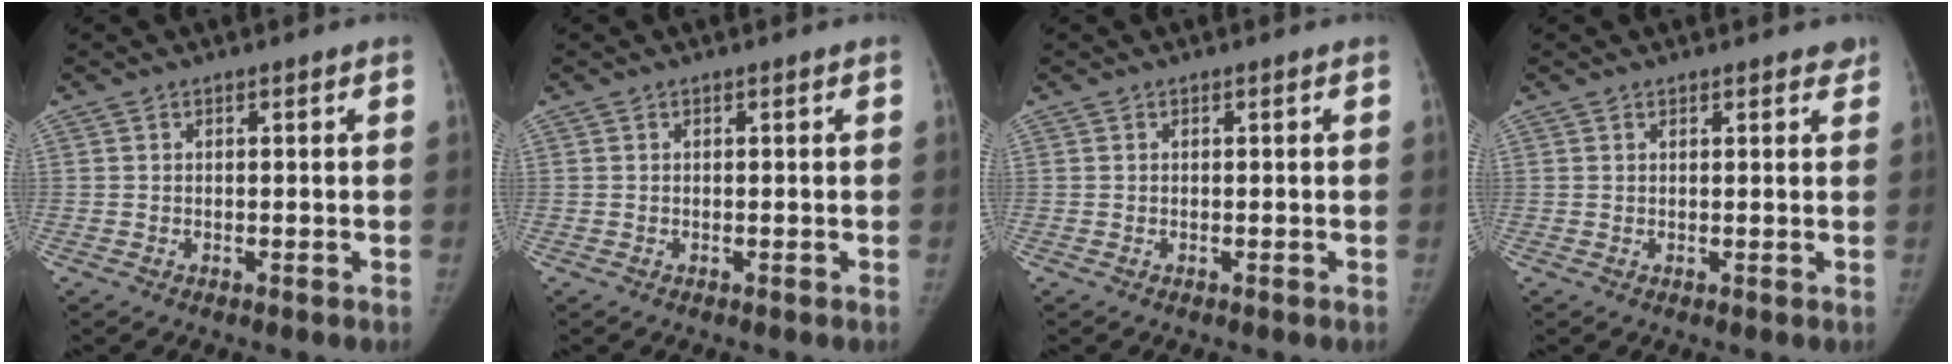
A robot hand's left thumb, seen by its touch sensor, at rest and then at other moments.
{"total": 0.0}
{"total": 0.0}
{"total": 2.1, "force": [1.8, 0.8, 0.7], "torque": [0.008, -0.004, 0.016]}